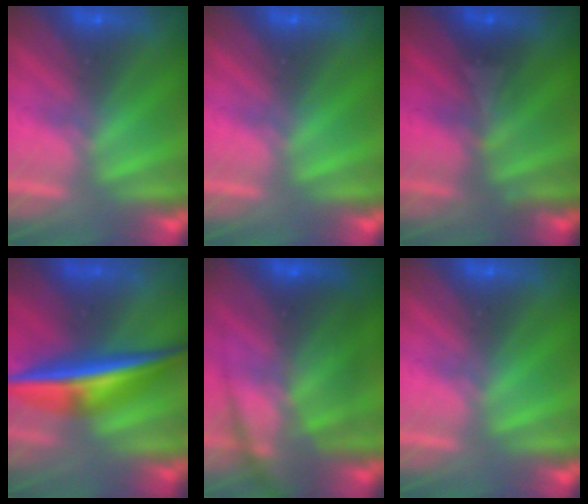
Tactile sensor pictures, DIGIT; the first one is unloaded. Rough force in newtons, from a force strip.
{"total": 0.0}
{"total": 2.9}
{"total": 6.9}
{"total": 7.1}
{"total": 0.0}